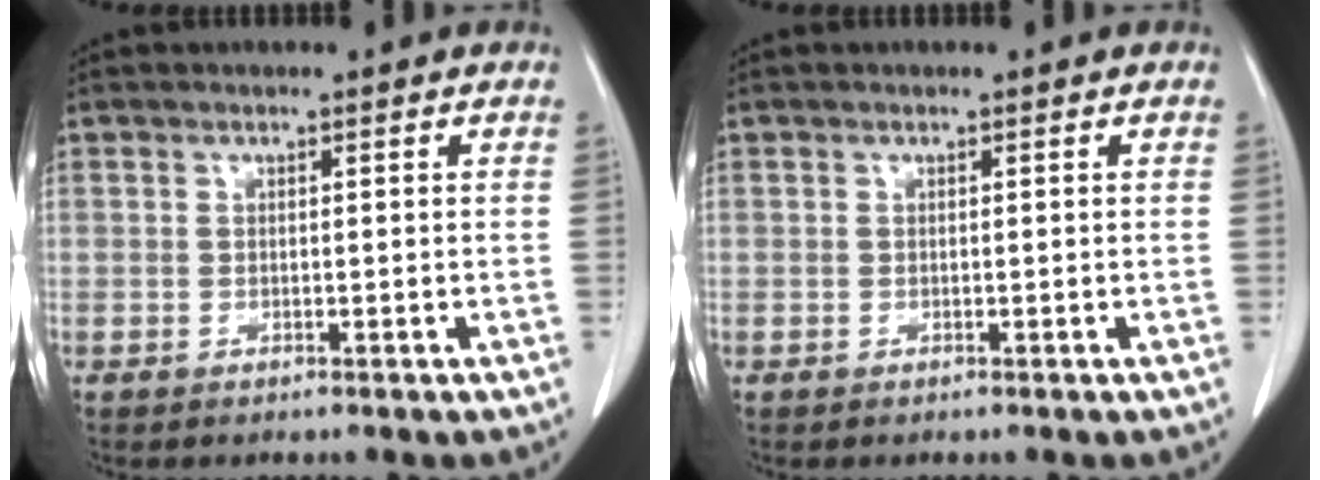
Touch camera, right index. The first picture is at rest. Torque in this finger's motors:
{"motor_torque": [0.00, 0.00, 0.00, 0.00]}